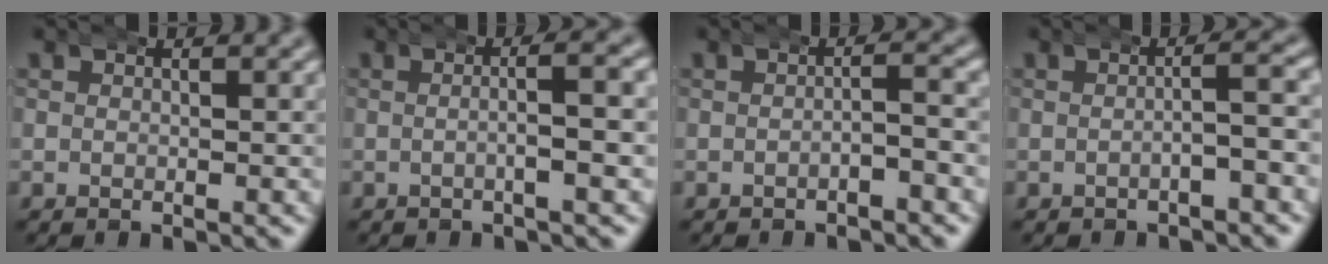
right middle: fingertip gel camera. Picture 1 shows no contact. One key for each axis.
{"total": 2.7, "fx": -0.1, "fy": 0.1, "fz": 2.7, "tx": -0.033, "ty": 0.015, "tz": -0.011}
{"total": 1.2, "fx": -0.6, "fy": 0.2, "fz": 1.0, "tx": -0.008, "ty": 0.003, "tz": -0.013}
{"total": 2.1, "fx": -0.5, "fy": 0.1, "fz": 2.0, "tx": -0.015, "ty": 0.011, "tz": -0.015}